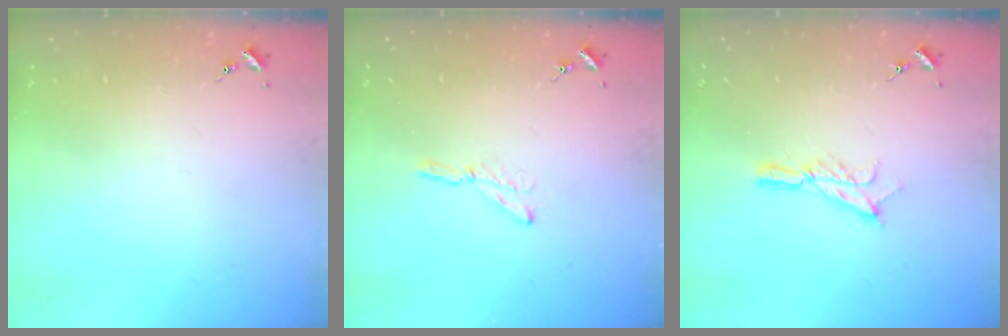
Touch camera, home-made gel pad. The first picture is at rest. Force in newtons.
{"total": 3.9, "press": 3.9, "slide": 0.3}
{"total": 10.1, "press": 10.1, "slide": 0.6}